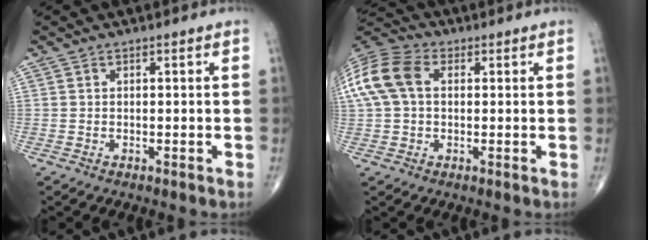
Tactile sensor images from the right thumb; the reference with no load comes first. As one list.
[{"total": 12.4, "force": [2.2, 8.4, 8.8], "torque": [-0.199, 0.031, 0.036]}]